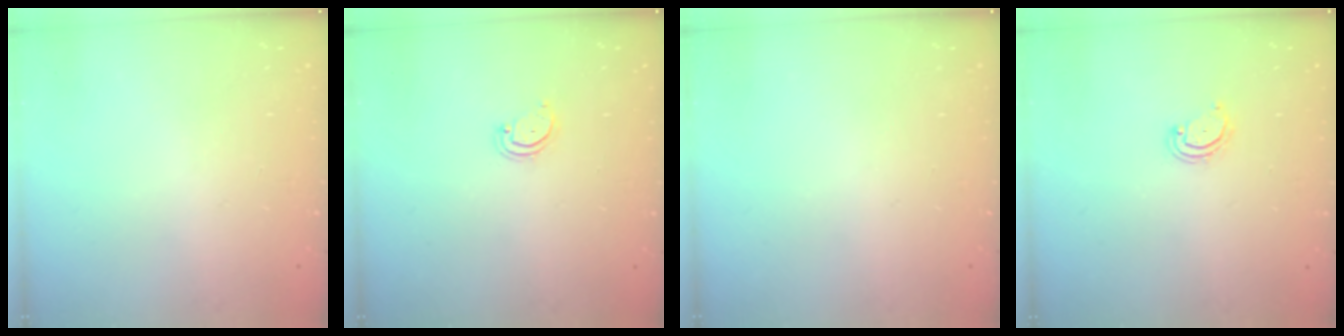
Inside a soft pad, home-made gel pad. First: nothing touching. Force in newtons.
{"total": 3.0, "press": 3.0, "slide": 0.2}
{"total": 0.0}
{"total": 2.8, "press": 2.8, "slide": 0.2}